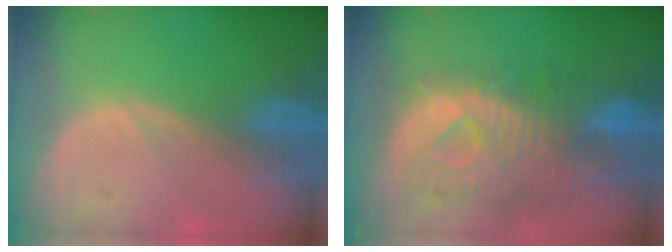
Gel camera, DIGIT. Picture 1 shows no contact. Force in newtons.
{"total": 10.7, "press": 9.5, "slide": 4.9}